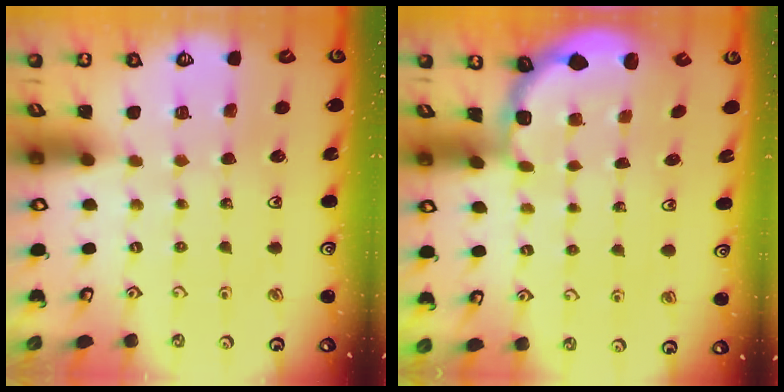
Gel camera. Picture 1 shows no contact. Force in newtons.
{"total": 1.9, "press": 1.8, "slide": 0.7}